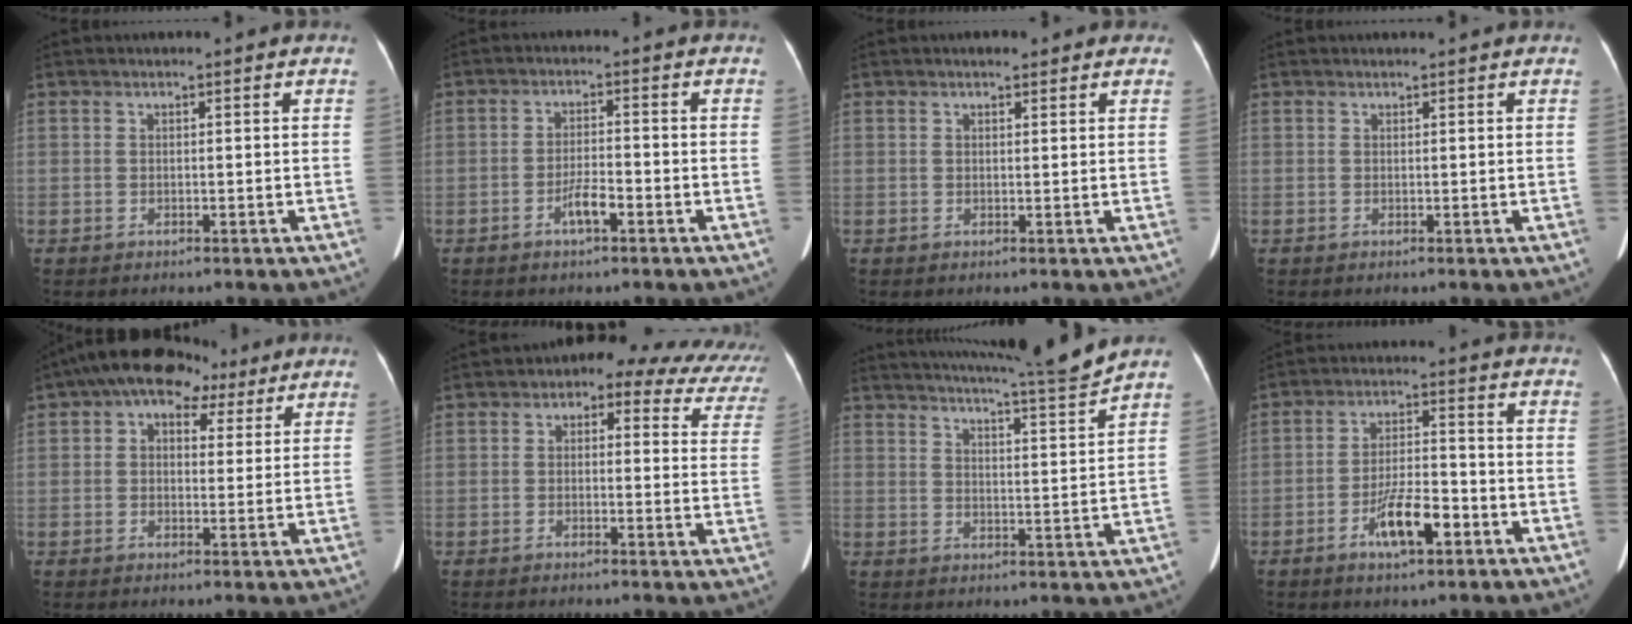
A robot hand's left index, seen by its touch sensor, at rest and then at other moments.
{"total": 3.6, "force": [-2.2, 0.7, 2.8], "torque": [-0.055, 0.001, -0.041]}
{"total": 1.8, "force": [1.2, 0.8, 1.1], "torque": [-0.015, 0.011, 0.011]}
{"total": 0.6, "force": [0.5, 0.1, 0.1], "torque": [-0.005, 0.003, 0.007]}
{"total": 9.0, "force": [5.0, 5.5, 5.1], "torque": [-0.075, 0.043, 0.075]}
{"total": 14.1, "force": [10.6, 6.5, 6.6], "torque": [-0.054, 0.030, 0.091]}
{"total": 9.7, "force": [9.1, -2.4, 2.4], "torque": [-0.048, -0.035, 0.132]}
{"total": 7.9, "force": [-4.0, 2.1, 6.5], "torque": [-0.125, 0.002, -0.069]}